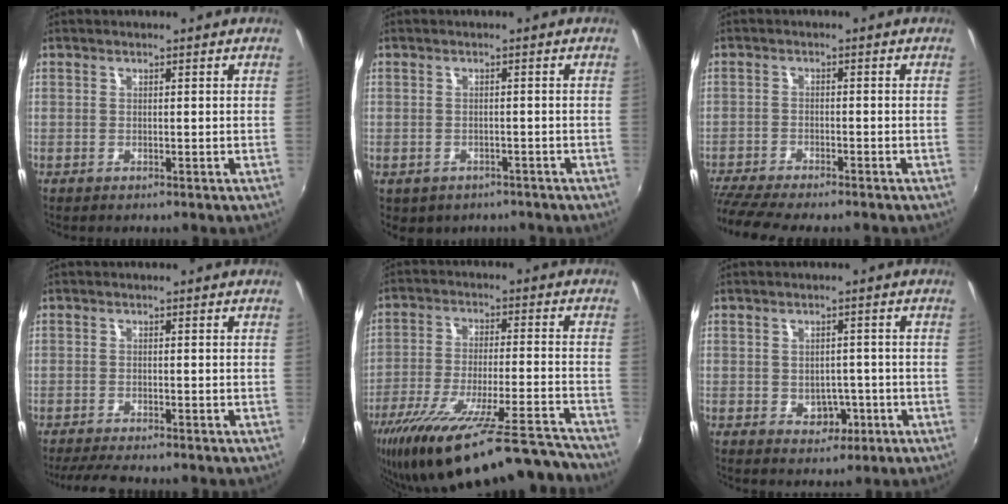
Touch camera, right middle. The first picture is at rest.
{"total": 4.5, "force": [-2.4, 3.3, 1.9], "torque": [-0.046, -0.014, -0.024]}
{"total": 9.7, "force": [-8.6, 1.2, 4.5], "torque": [-0.114, -0.034, -0.145]}
{"total": 4.8, "force": [-4.2, 0.4, 2.4], "torque": [-0.055, -0.017, -0.071]}
{"total": 25.6, "force": [-22.0, 3.1, 12.8], "torque": [-0.222, -0.054, -0.333]}
{"total": 4.2, "force": [-1.2, 3.5, 2.1], "torque": [-0.037, 0.004, -0.005]}